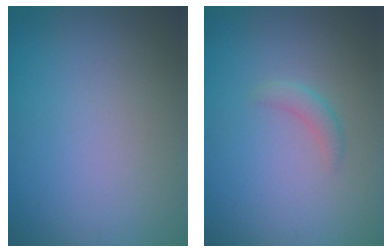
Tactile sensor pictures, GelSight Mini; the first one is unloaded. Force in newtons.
{"total": 1.3, "press": 1.3, "slide": 0.1}